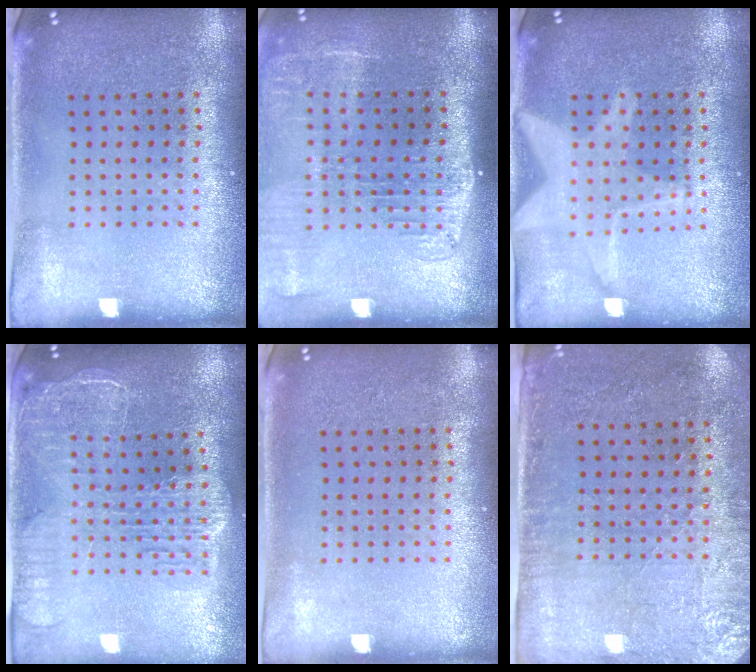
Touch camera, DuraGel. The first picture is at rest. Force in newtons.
{"total": 2.1, "press": 1.7, "slide": 1.2}
{"total": 3.1, "press": 3.1, "slide": 0.3}
{"total": 2.5, "press": 2.2, "slide": 1.3}
{"total": 0.0}
{"total": 2.8, "press": 2.3, "slide": 1.5}